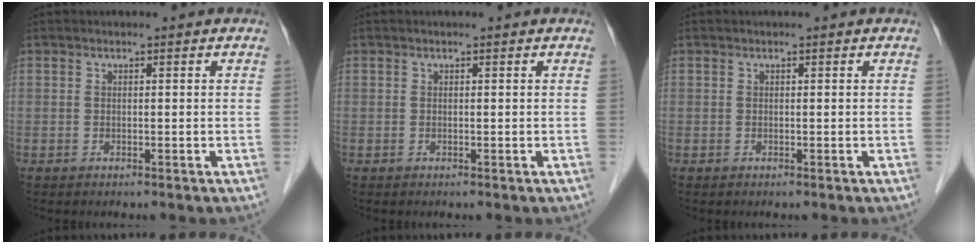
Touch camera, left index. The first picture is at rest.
{"total": 0.0}
{"total": 0.0}